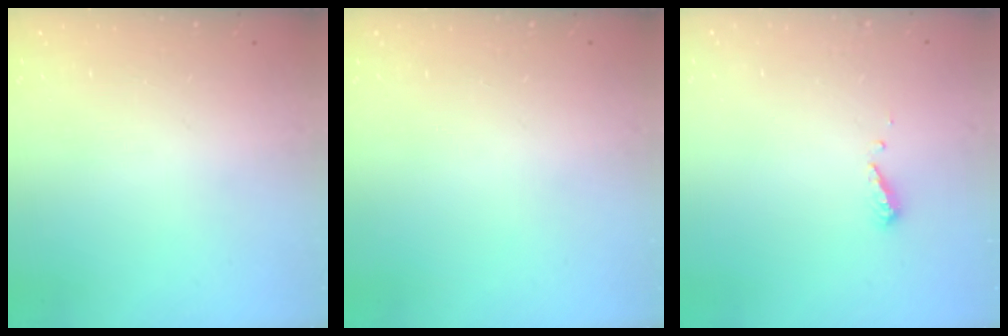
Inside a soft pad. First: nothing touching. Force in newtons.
{"total": 0.0}
{"total": 4.2, "press": 4.2, "slide": 0.3}